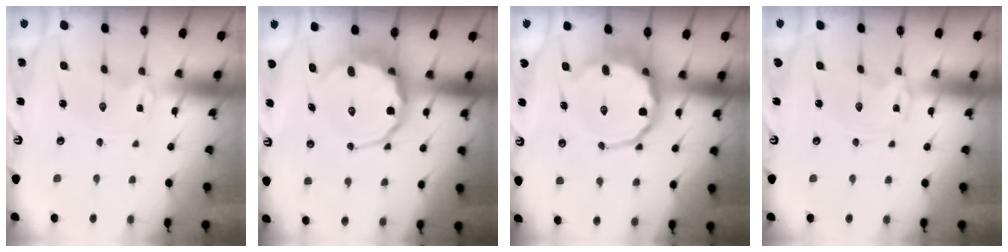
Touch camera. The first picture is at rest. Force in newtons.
{"total": 10.0, "press": 9.5, "slide": 3.1}
{"total": 10.8, "press": 10.4, "slide": 3.0}
{"total": 0.0}